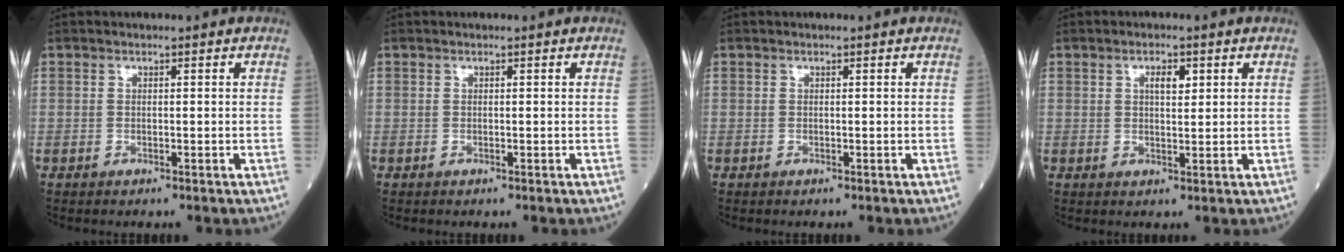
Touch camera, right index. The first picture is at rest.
{"total": 0.0}
{"total": 0.0}
{"total": 2.7, "force": [1.1, 1.0, 2.3], "torque": [-0.038, 0.000, 0.018]}